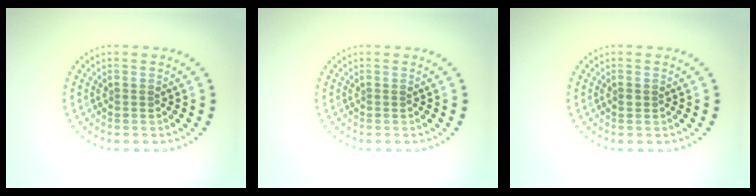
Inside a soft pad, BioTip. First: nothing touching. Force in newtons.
{"total": 0.0}
{"total": 0.6, "press": 0.6, "slide": 0.1}